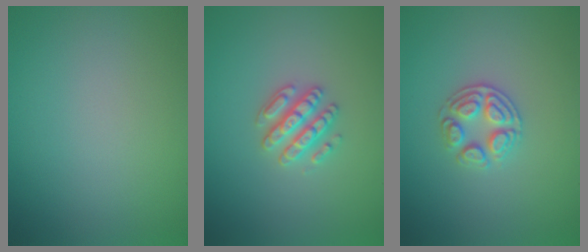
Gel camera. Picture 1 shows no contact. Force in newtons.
{"total": 2.8, "press": 2.7, "slide": 0.8}
{"total": 2.9, "press": 2.7, "slide": 1.0}